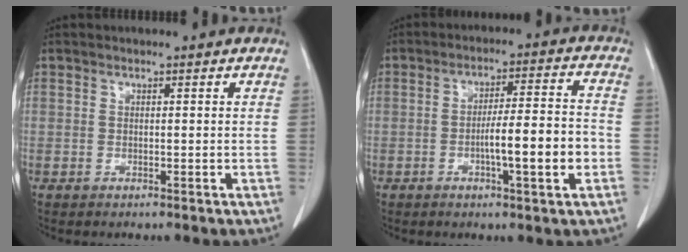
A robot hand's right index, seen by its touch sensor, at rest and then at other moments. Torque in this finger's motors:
{"motor_torque": [1.59, -0.55, 0.76, 0.10]}